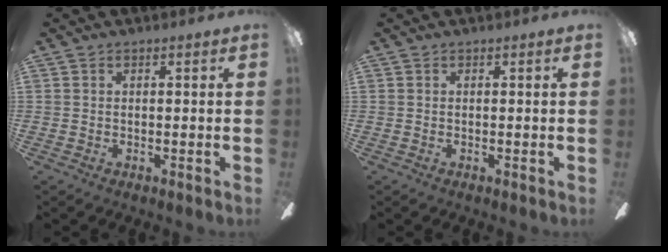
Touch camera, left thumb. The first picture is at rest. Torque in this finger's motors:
{"motor_torque": [0.00, 0.00, 0.00, 0.00, 0.00]}